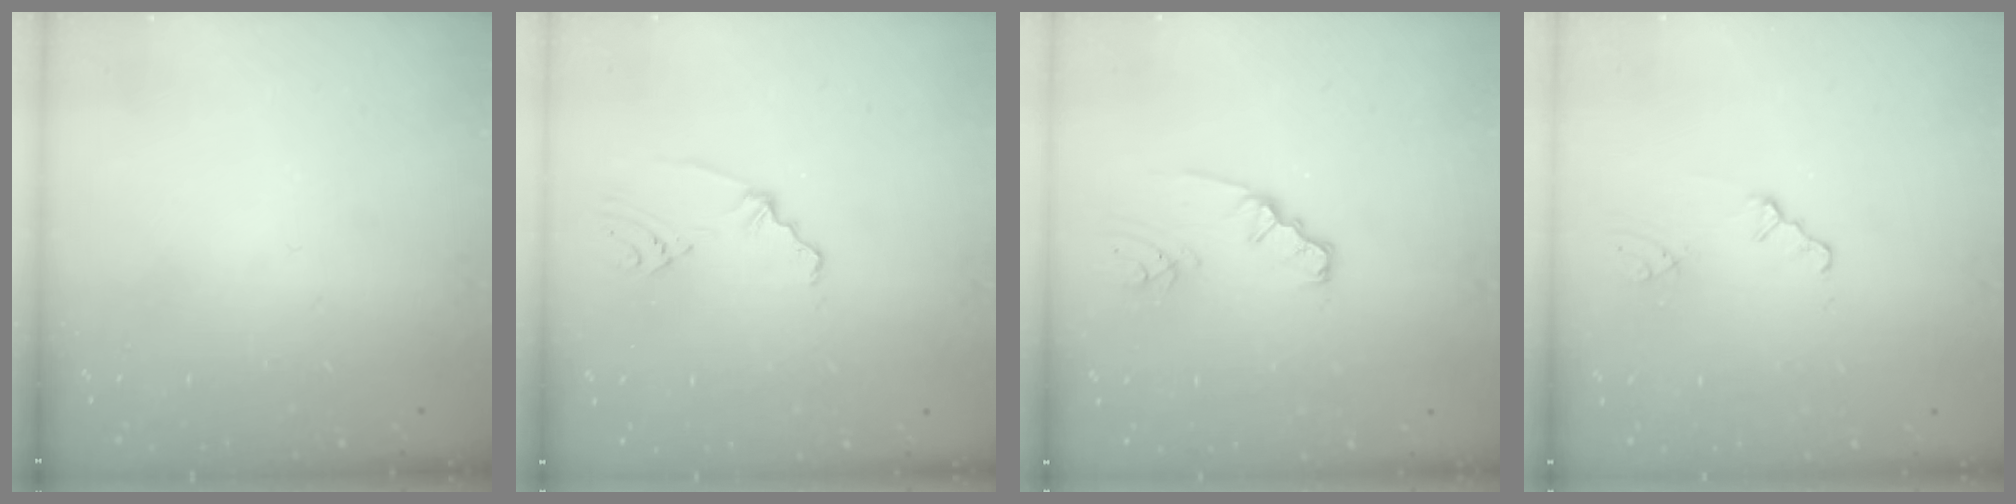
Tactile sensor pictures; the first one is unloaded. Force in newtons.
{"total": 2.5, "press": 2.1, "slide": 1.4}
{"total": 2.0, "press": 2.0, "slide": 0.4}
{"total": 1.1, "press": 1.1, "slide": 0.3}